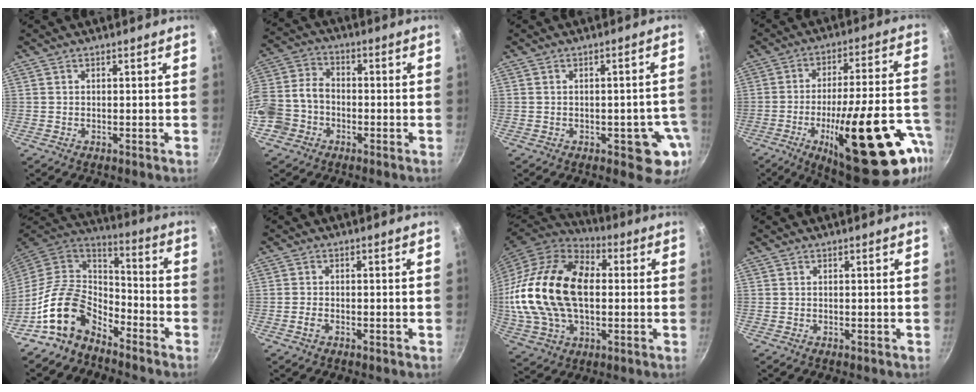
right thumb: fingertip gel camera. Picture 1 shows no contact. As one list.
[{"total": 12.2, "force": [-4.5, 9.5, 6.1], "torque": [-0.110, 0.049, -0.096]}, {"total": 7.3, "force": [-2.4, 3.7, 5.9], "torque": [-0.021, 0.017, -0.026]}, {"total": 29.4, "force": [-12.0, 8.8, 25.4], "torque": [-0.321, 0.033, -0.173]}, {"total": 14.6, "force": [-9.0, 8.9, 7.2], "torque": [-0.105, 0.078, -0.193]}, {"total": 1.4, "force": [-0.8, 0.9, 0.8], "torque": [-0.022, 0.009, -0.017]}, {"total": 27.5, "force": [1.5, 17.4, 21.2], "torque": [-0.402, 0.027, 0.026]}, {"total": 0.0}]